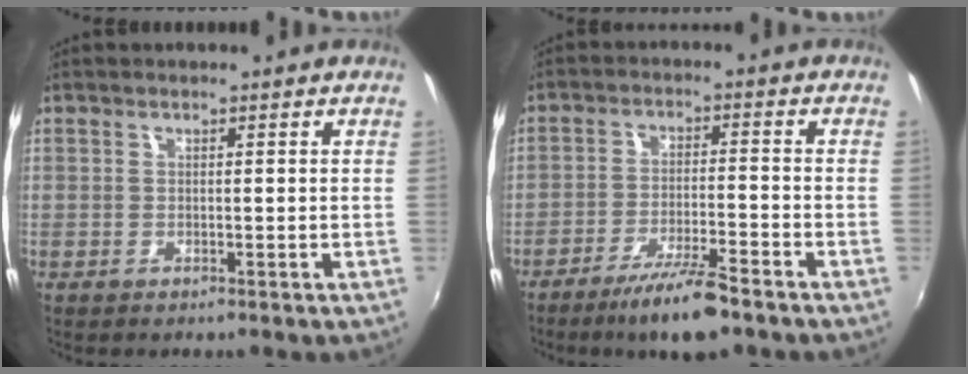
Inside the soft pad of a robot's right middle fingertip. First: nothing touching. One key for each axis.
{"total": 9.4, "fx": -7.1, "fy": 1.5, "fz": 6.0, "tx": -0.125, "ty": -0.010, "tz": -0.120}